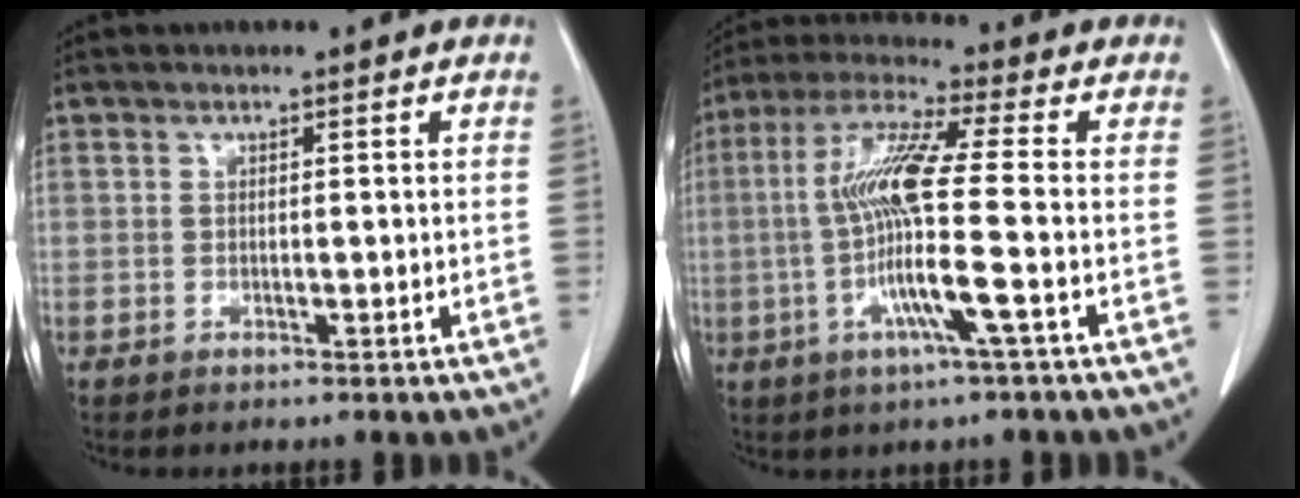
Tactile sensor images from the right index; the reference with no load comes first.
{"total": 12.5, "force": [-2.3, -0.9, 12.2], "torque": [-0.248, -0.009, -0.054]}